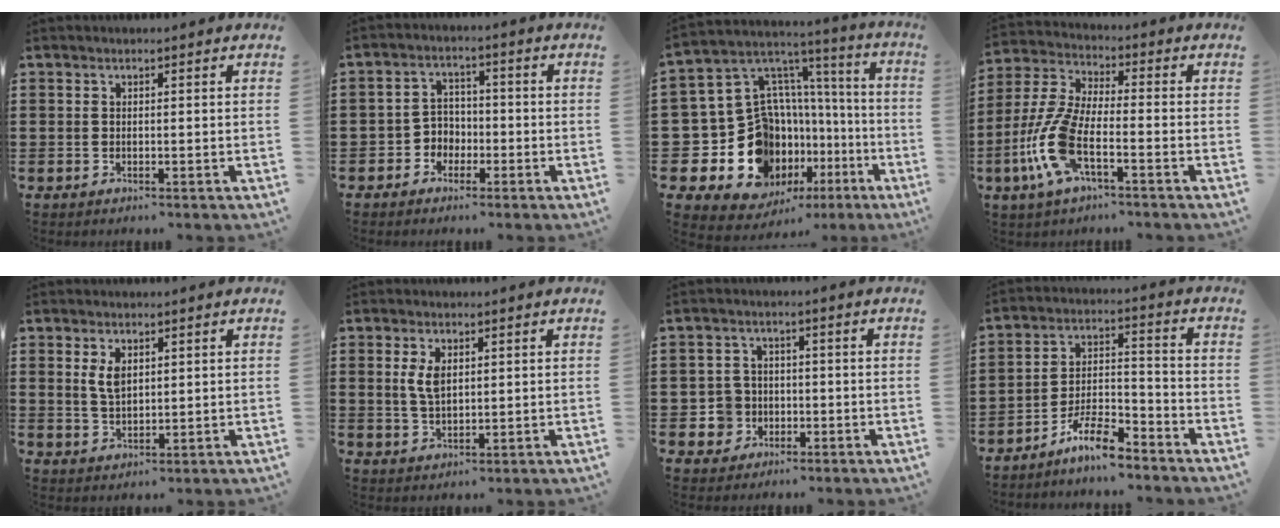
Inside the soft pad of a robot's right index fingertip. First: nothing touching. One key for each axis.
{"total": 3.4, "fx": -1.9, "fy": 2.8, "fz": 0.5, "tx": -0.022, "ty": 0.008, "tz": -0.044}
{"total": 16.4, "fx": -4.8, "fy": 13.8, "fz": 7.5, "tx": -0.197, "ty": -0.029, "tz": -0.054}
{"total": 10.2, "fx": -3.8, "fy": 3.3, "fz": 8.9, "tx": -0.230, "ty": -0.021, "tz": -0.078}
{"total": 3.4, "fx": 1.4, "fy": 1.8, "fz": 2.6, "tx": -0.056, "ty": 0.007, "tz": 0.025}
{"total": 4.1, "fx": 1.1, "fy": 2.0, "fz": 3.3, "tx": -0.072, "ty": 0.007, "tz": 0.019}
{"total": 4.5, "fx": -1.2, "fy": 4.2, "fz": 0.9, "tx": -0.044, "ty": 0.005, "tz": -0.027}
{"total": 8.0, "fx": -6.6, "fy": 1.8, "fz": 4.0, "tx": -0.080, "ty": 0.015, "tz": -0.127}